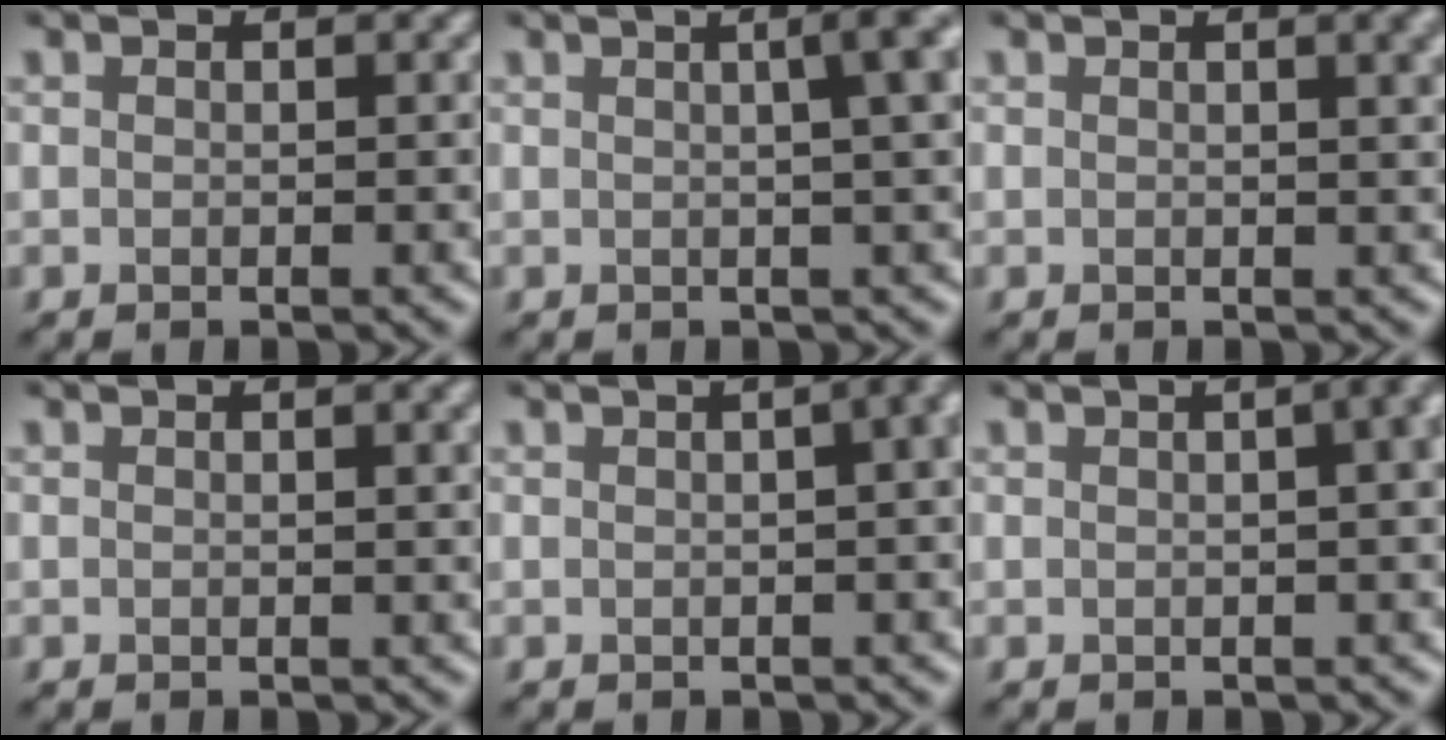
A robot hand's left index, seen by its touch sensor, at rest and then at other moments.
{"total": 7.7, "force": [2.0, 3.3, 6.7], "torque": [-0.024, 0.049, -0.003]}
{"total": 3.2, "force": [1.3, 1.2, 2.6], "torque": [-0.017, 0.006, 0.015]}
{"total": 1.2, "force": [0.5, 0.3, 1.0], "torque": [-0.010, 0.004, 0.007]}
{"total": 11.2, "force": [2.7, 6.3, 8.9], "torque": [-0.019, 0.060, -0.014]}
{"total": 8.8, "force": [2.2, 4.8, 7.0], "torque": [-0.010, 0.051, -0.016]}